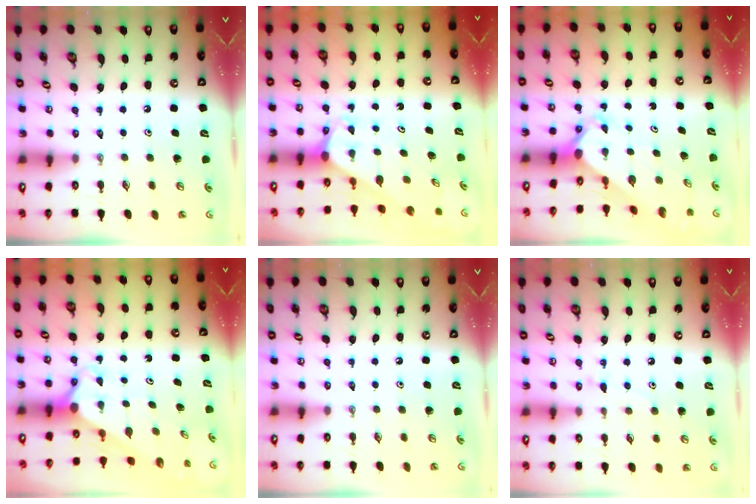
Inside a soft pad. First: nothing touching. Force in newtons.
{"total": 2.0, "press": 2.0, "slide": 0.1}
{"total": 2.2, "press": 2.2, "slide": 0.1}
{"total": 2.8, "press": 2.8, "slide": 0.2}
{"total": 0.0}
{"total": 7.6, "press": 7.6, "slide": 0.6}